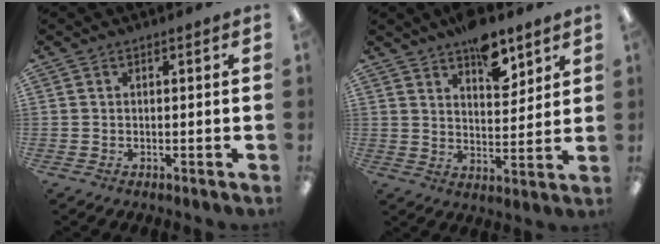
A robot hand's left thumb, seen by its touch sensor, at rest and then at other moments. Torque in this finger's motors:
{"motor_torque": [1.17, 0.69, 0.72, -0.69, 0.02]}